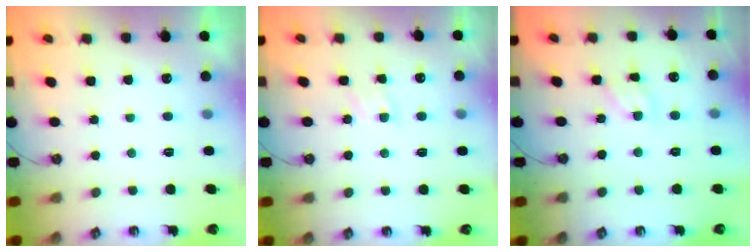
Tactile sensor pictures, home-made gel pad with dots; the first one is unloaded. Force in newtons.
{"total": 4.3, "press": 4.3, "slide": 0.6}
{"total": 8.2, "press": 8.2, "slide": 0.4}